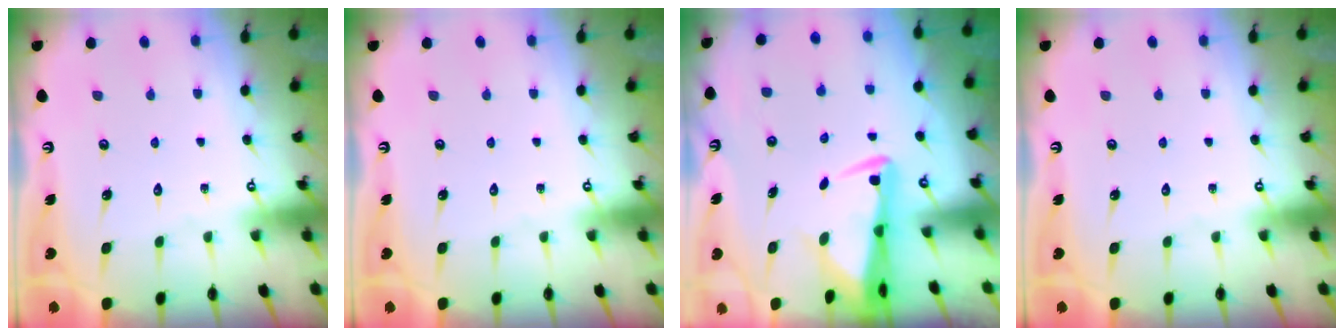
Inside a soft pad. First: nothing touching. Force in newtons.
{"total": 0.0}
{"total": 3.4, "press": 3.3, "slide": 0.6}
{"total": 0.0}